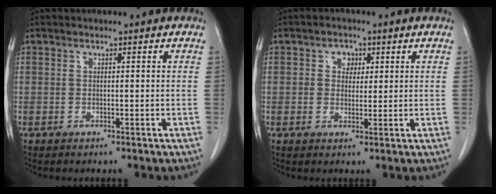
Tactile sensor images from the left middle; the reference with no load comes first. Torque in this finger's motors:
{"motor_torque": [0.43, -0.30, 0.00, 0.02]}